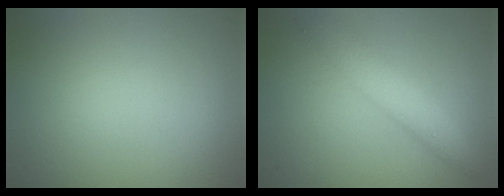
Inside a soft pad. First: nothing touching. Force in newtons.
{"total": 4.3, "press": 4.3, "slide": 0.1}